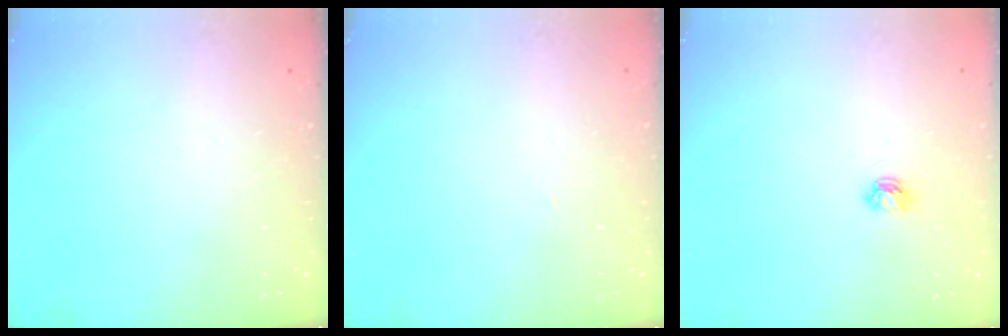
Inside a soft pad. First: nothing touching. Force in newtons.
{"total": 1.1, "press": 1.1, "slide": 0.1}
{"total": 3.4, "press": 3.4, "slide": 0.4}